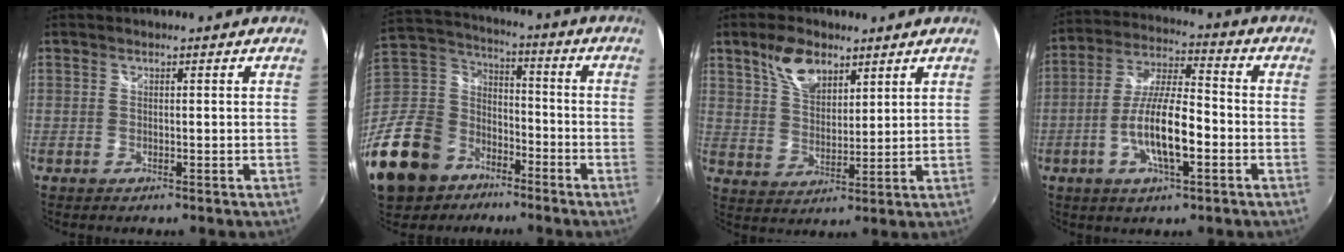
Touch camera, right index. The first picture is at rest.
{"total": 24.9, "force": [-15.3, 16.3, 11.1], "torque": [-0.290, 0.026, -0.252]}
{"total": 8.4, "force": [5.2, 4.3, 4.9], "torque": [-0.090, 0.014, 0.100]}
{"total": 12.2, "force": [-3.8, 3.3, 11.2], "torque": [-0.223, -0.002, -0.070]}